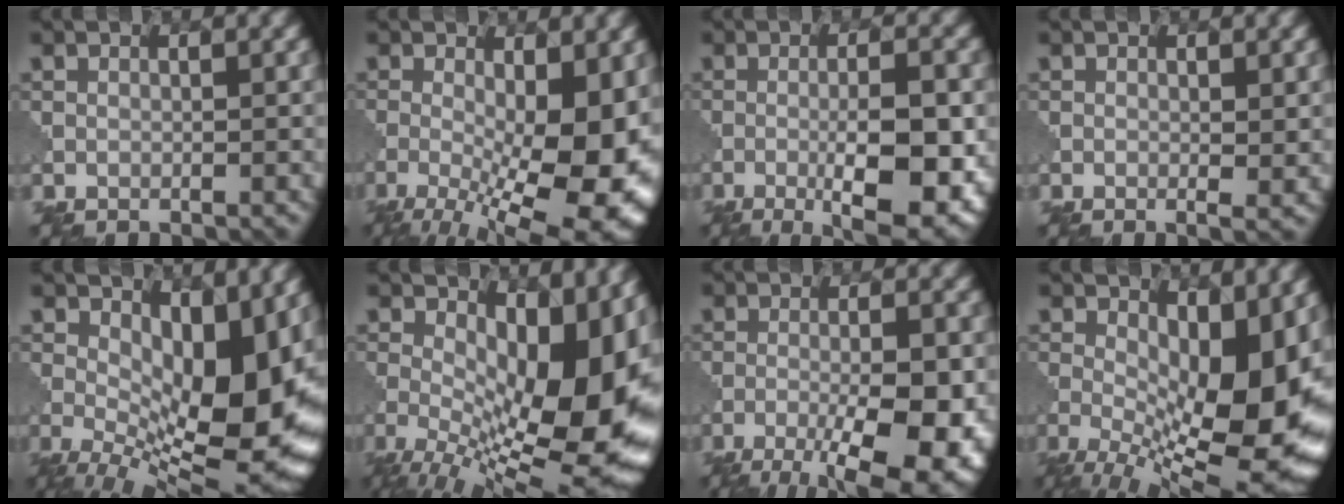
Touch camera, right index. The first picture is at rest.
{"total": 14.9, "force": [-3.2, 6.1, 13.2], "torque": [-0.200, -0.023, -0.034]}
{"total": 9.7, "force": [-2.8, 2.5, 8.9], "torque": [-0.132, -0.005, -0.039]}
{"total": 1.5, "force": [0.0, 0.3, 1.5], "torque": [-0.021, -0.006, -0.003]}
{"total": 13.7, "force": [0.4, 6.0, 12.4], "torque": [-0.169, -0.008, 0.010]}
{"total": 15.8, "force": [-0.1, 7.6, 13.9], "torque": [-0.182, -0.018, 0.015]}
{"total": 12.0, "force": [-5.3, 3.8, 10.1], "torque": [-0.154, -0.011, -0.073]}
{"total": 14.5, "force": [-1.1, 6.3, 13.0], "torque": [-0.190, -0.006, -0.013]}